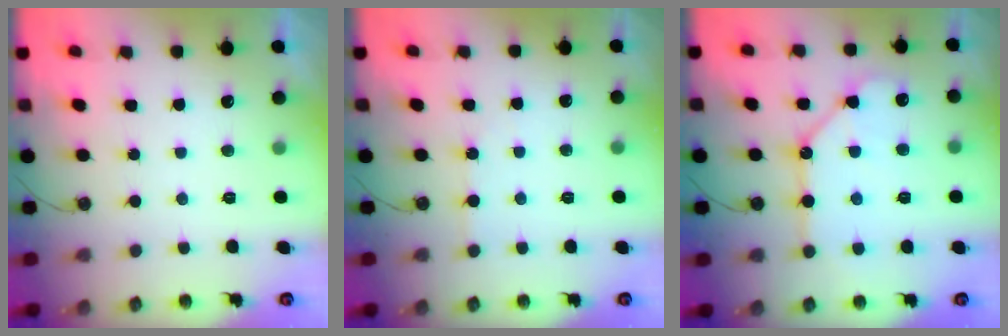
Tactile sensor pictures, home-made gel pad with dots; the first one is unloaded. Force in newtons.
{"total": 2.7, "press": 2.7, "slide": 0.4}
{"total": 11.5, "press": 11.5, "slide": 1.2}